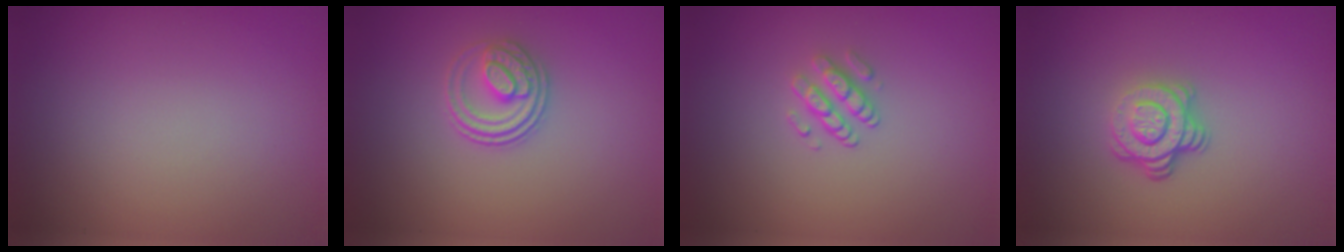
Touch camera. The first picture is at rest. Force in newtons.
{"total": 2.8, "press": 2.6, "slide": 1.2}
{"total": 1.8, "press": 1.3, "slide": 1.2}
{"total": 3.9, "press": 2.7, "slide": 2.9}